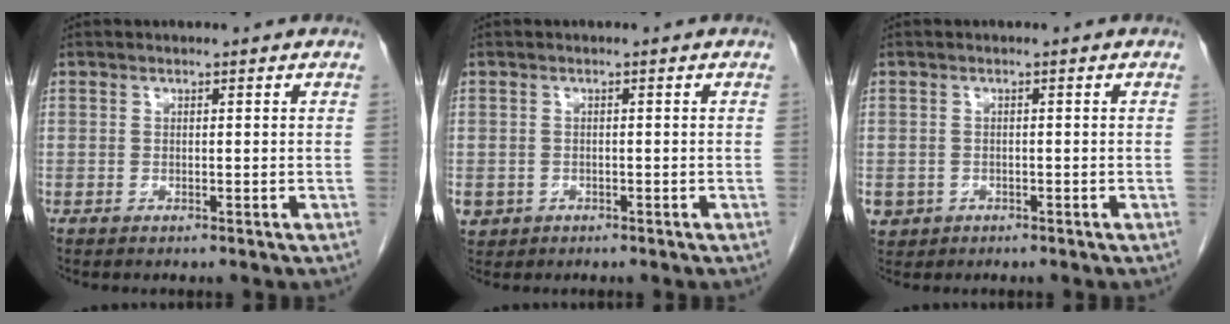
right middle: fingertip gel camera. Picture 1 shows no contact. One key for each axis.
{"total": 2.8, "fx": -1.3, "fy": 2.5, "fz": 0.5, "tx": -0.009, "ty": 0.002, "tz": -0.018}
{"total": 3.3, "fx": -1.5, "fy": 2.8, "fz": 0.5, "tx": -0.009, "ty": 0.003, "tz": -0.022}